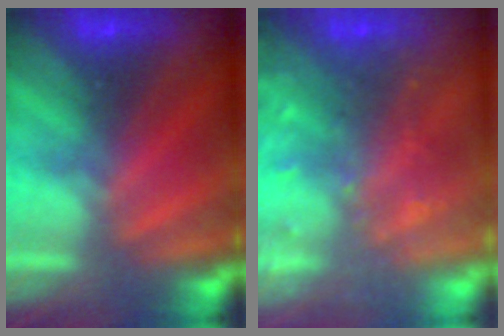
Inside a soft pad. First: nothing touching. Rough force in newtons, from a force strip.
{"total": 8.3}